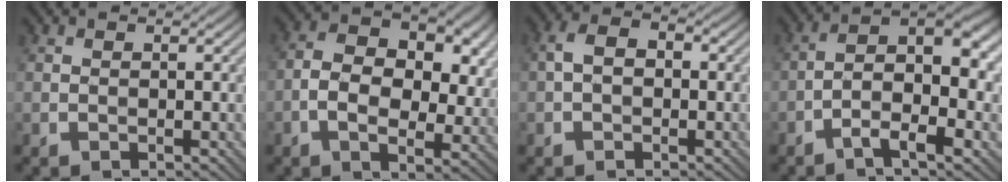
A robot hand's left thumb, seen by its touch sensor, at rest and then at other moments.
{"total": 10.9, "force": [0.6, 7.3, 8.0], "torque": [-0.147, -0.007, 0.008]}
{"total": 3.6, "force": [-0.4, 2.5, 2.6], "torque": [-0.053, 0.006, -0.013]}
{"total": 7.6, "force": [-3.0, 2.5, 6.5], "torque": [-0.103, 0.012, -0.062]}